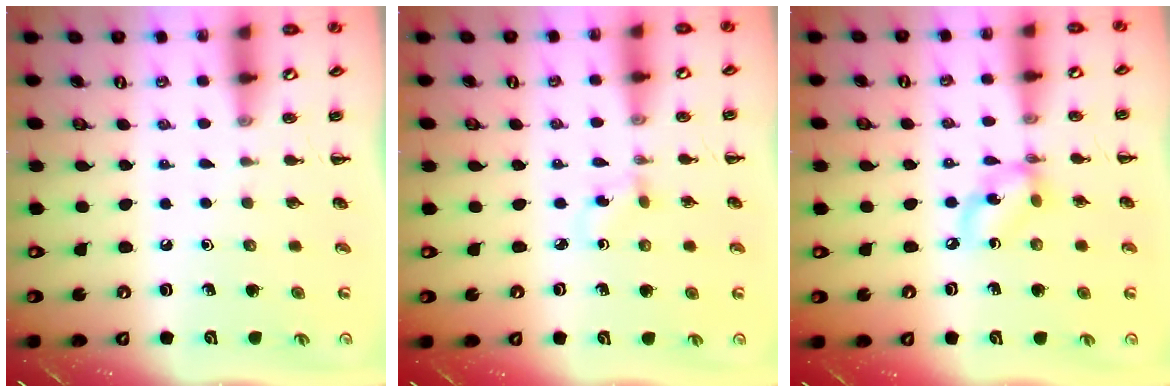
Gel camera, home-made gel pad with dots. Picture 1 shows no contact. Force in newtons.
{"total": 1.9, "press": 1.6, "slide": 1.0}
{"total": 7.1, "press": 6.9, "slide": 1.6}